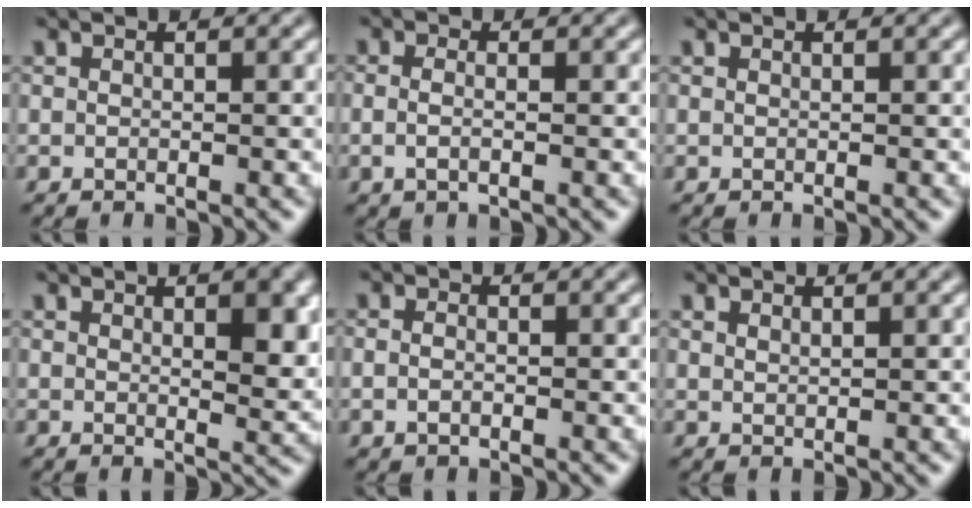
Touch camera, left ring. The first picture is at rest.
{"total": 1.5, "force": [-0.2, 0.6, 1.4], "torque": [-0.028, -0.006, -0.010]}
{"total": 0.0}
{"total": 4.8, "force": [1.7, 1.6, 4.2], "torque": [-0.048, -0.003, 0.030]}
{"total": 1.1, "force": [-0.2, 0.7, 0.9], "torque": [-0.019, -0.001, -0.008]}
{"total": 0.7, "force": [0.6, 0.2, 0.2], "torque": [-0.003, -0.001, 0.015]}